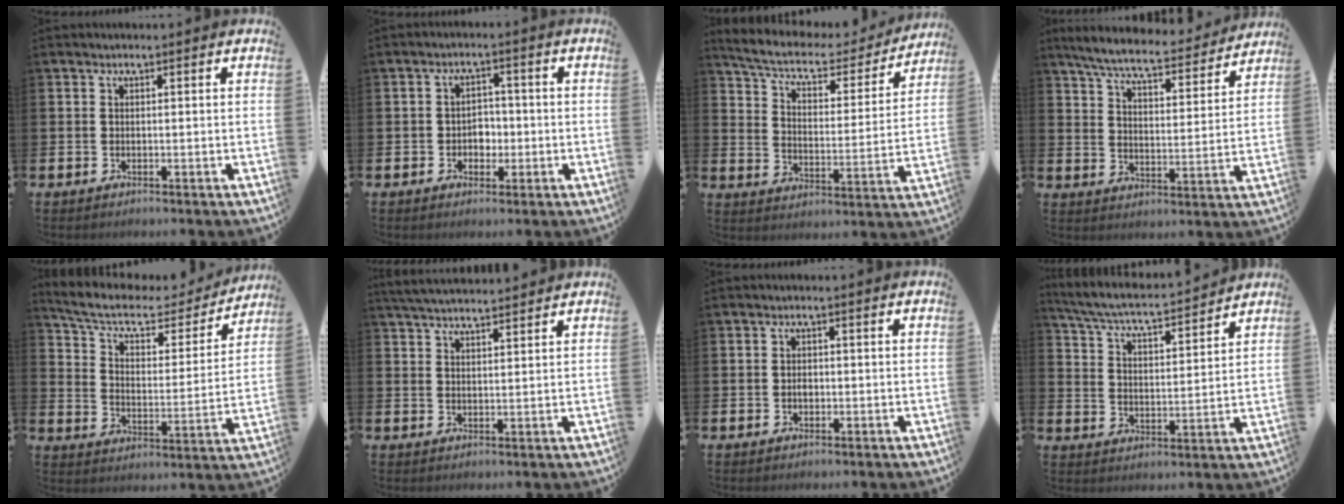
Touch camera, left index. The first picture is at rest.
{"total": 2.8, "force": [-0.7, 2.4, 1.3], "torque": [-0.019, 0.003, -0.021]}
{"total": 7.1, "force": [6.1, 2.2, 2.9], "torque": [-0.084, -0.042, 0.099]}
{"total": 7.5, "force": [6.9, 0.8, 2.7], "torque": [-0.087, -0.041, 0.118]}
{"total": 8.3, "force": [6.9, 3.0, 3.6], "torque": [-0.101, -0.045, 0.113]}
{"total": 4.2, "force": [4.1, 0.3, 0.7], "torque": [-0.021, -0.017, 0.075]}
{"total": 1.3, "force": [-0.1, 1.0, 0.9], "torque": [-0.005, 0.002, -0.007]}
{"total": 5.7, "force": [5.4, 0.4, 1.9], "torque": [-0.061, -0.044, 0.088]}